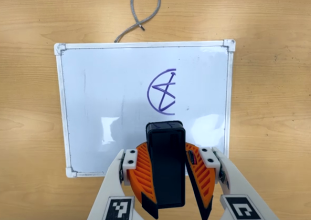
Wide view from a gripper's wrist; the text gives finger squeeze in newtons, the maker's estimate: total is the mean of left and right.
{"total": 10.4, "left": 10.7, "right": 10.2}